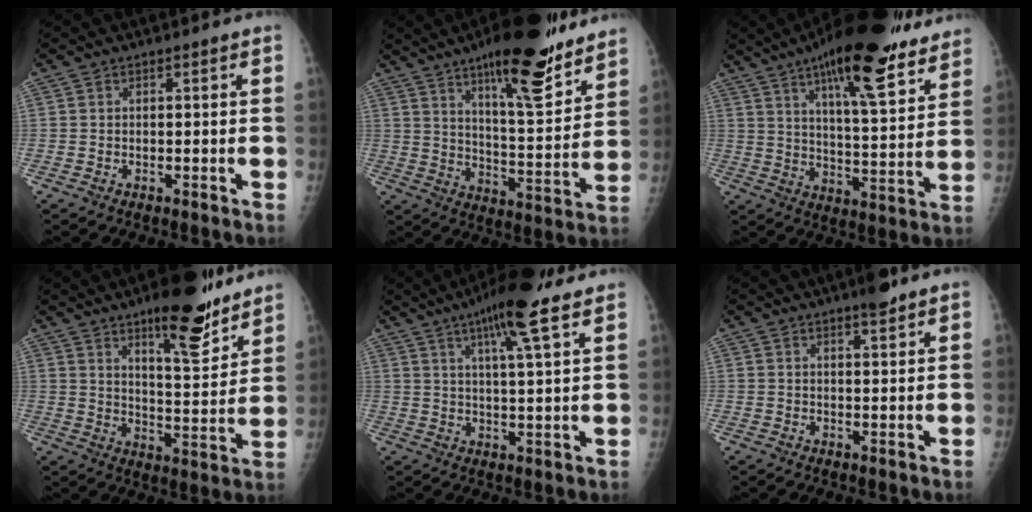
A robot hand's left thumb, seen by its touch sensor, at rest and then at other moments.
{"total": 20.0, "force": [13.9, 5.0, 13.5], "torque": [-0.169, -0.080, 0.217]}
{"total": 23.4, "force": [15.5, 6.3, 16.3], "torque": [-0.217, -0.054, 0.235]}
{"total": 15.4, "force": [10.8, 4.4, 10.0], "torque": [-0.110, -0.077, 0.168]}
{"total": 12.6, "force": [7.8, 1.9, 9.7], "torque": [-0.151, -0.023, 0.120]}
{"total": 3.9, "force": [2.9, 0.7, 2.5], "torque": [-0.031, -0.017, 0.044]}